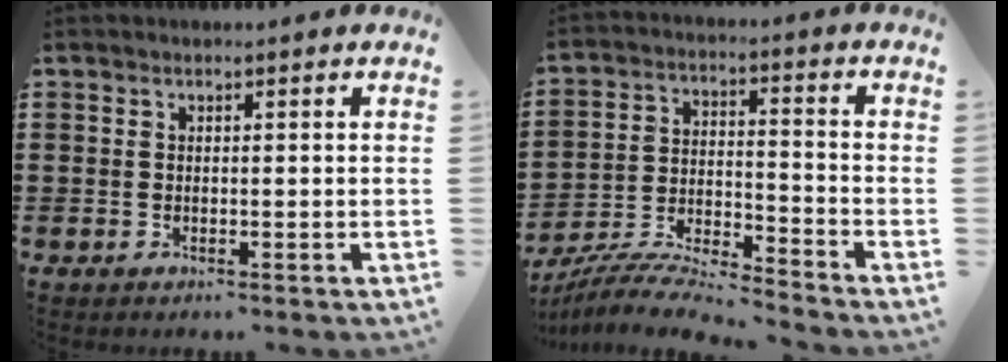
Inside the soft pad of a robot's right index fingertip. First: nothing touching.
{"total": 7.2, "force": [-6.9, 0.0, 1.9], "torque": [-0.050, -0.009, -0.140]}